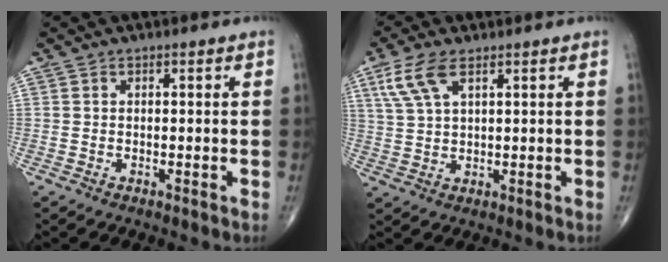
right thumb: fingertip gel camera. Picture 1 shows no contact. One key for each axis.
{"total": 6.8, "fx": 3.5, "fy": 2.8, "fz": 5.1, "tx": -0.118, "ty": 0.000, "tz": 0.076}